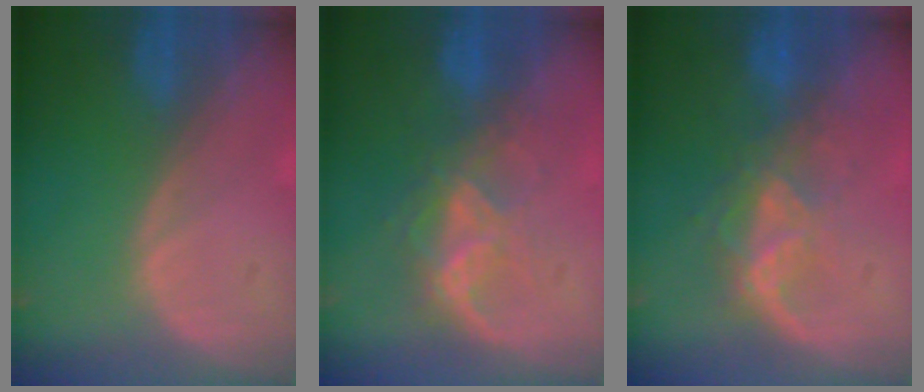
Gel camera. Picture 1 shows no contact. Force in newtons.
{"total": 6.7, "press": 6.0, "slide": 3.0}
{"total": 6.5, "press": 5.9, "slide": 2.7}